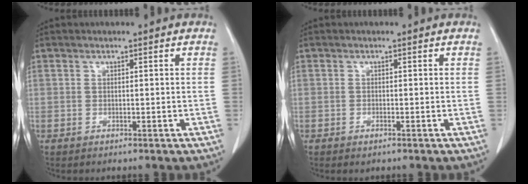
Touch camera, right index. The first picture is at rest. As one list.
[{"total": 0.6, "force": [-0.4, 0.2, 0.4], "torque": [-0.009, -0.001, -0.001]}]